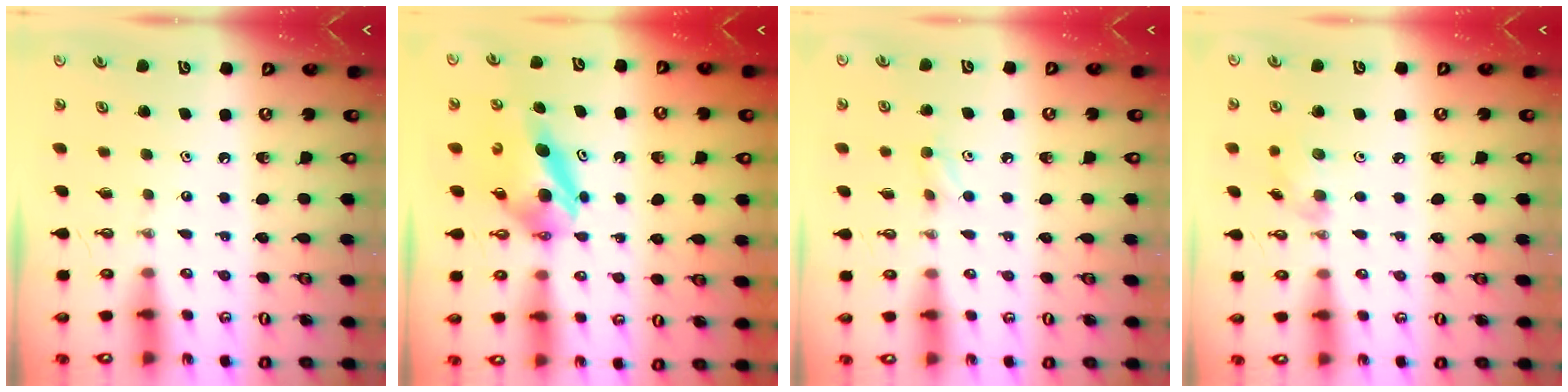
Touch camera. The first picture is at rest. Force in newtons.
{"total": 7.7, "press": 7.6, "slide": 0.6}
{"total": 4.5, "press": 4.4, "slide": 0.6}
{"total": 5.8, "press": 5.7, "slide": 1.4}